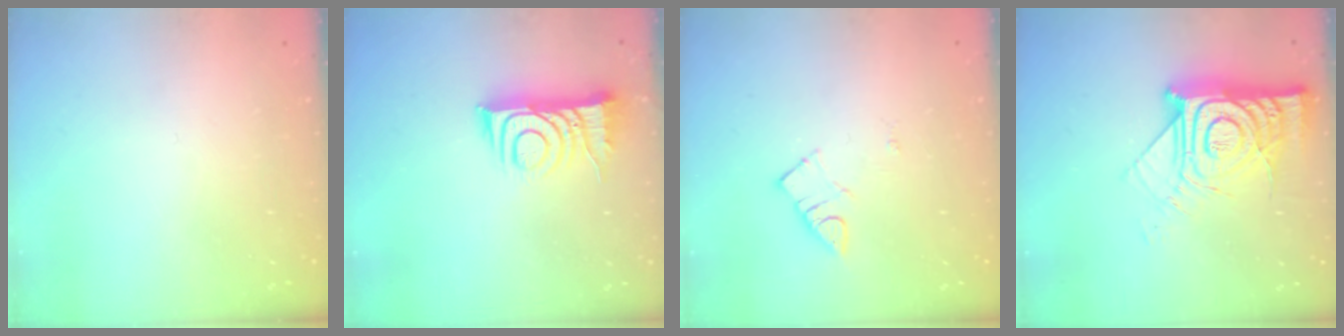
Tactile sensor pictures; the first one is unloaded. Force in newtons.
{"total": 10.4, "press": 10.4, "slide": 1.0}
{"total": 3.4, "press": 3.4, "slide": 0.5}
{"total": 17.1, "press": 17.0, "slide": 1.5}